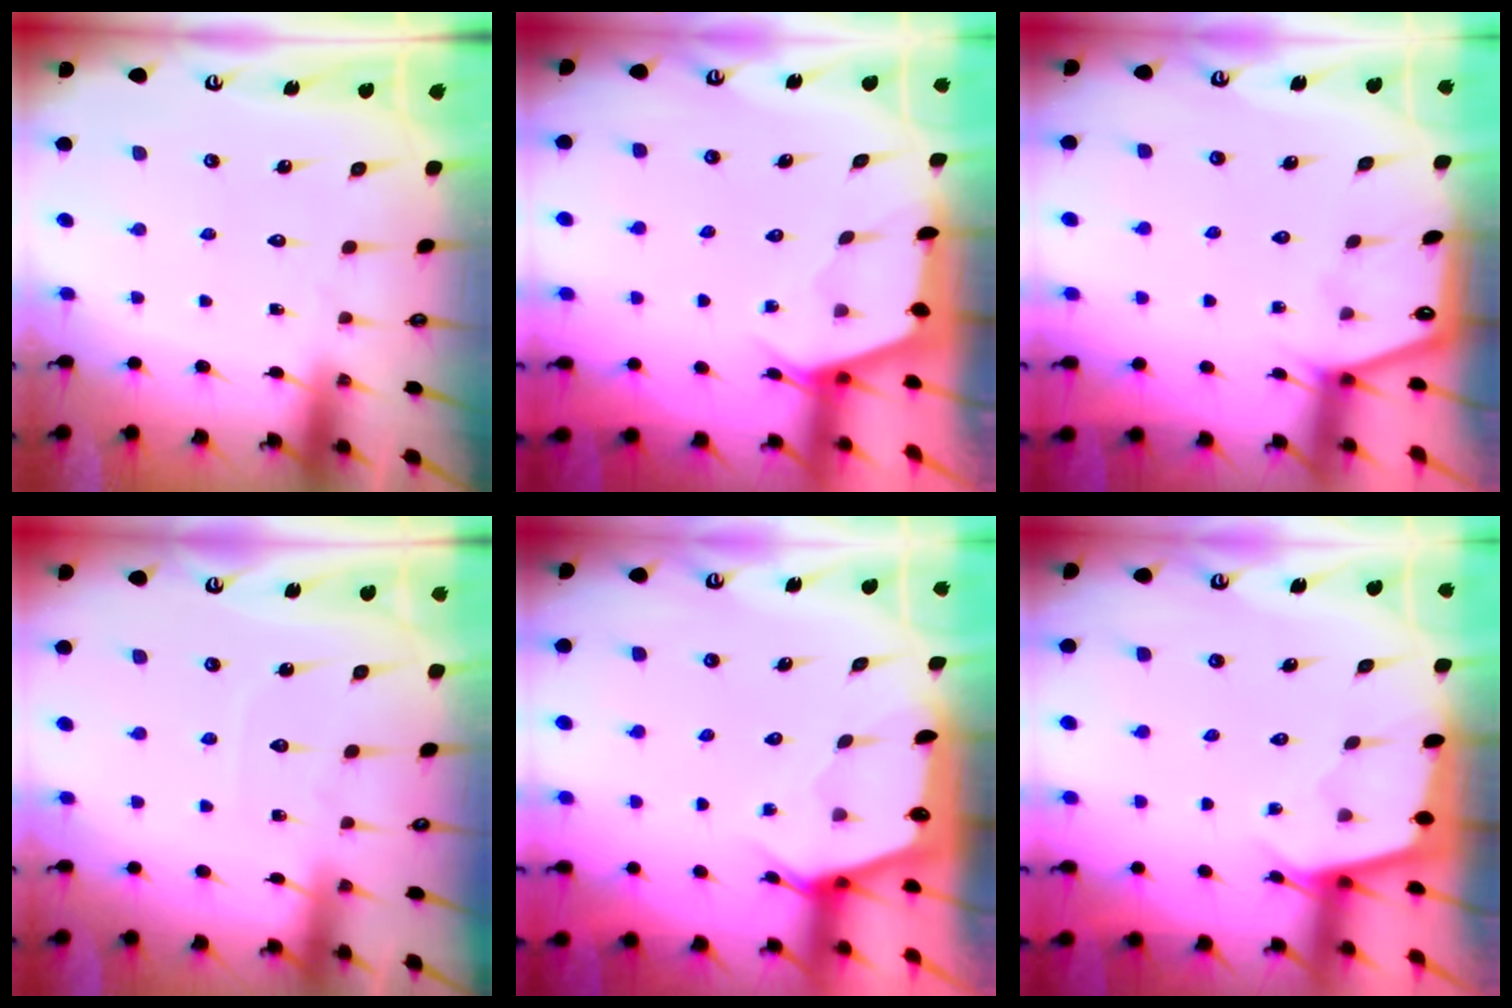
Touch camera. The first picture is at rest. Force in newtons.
{"total": 2.5, "press": 2.5, "slide": 0.3}
{"total": 1.3, "press": 1.2, "slide": 0.2}
{"total": 4.2, "press": 4.2, "slide": 0.5}
{"total": 2.5, "press": 2.5, "slide": 0.3}
{"total": 1.8, "press": 1.8, "slide": 0.2}